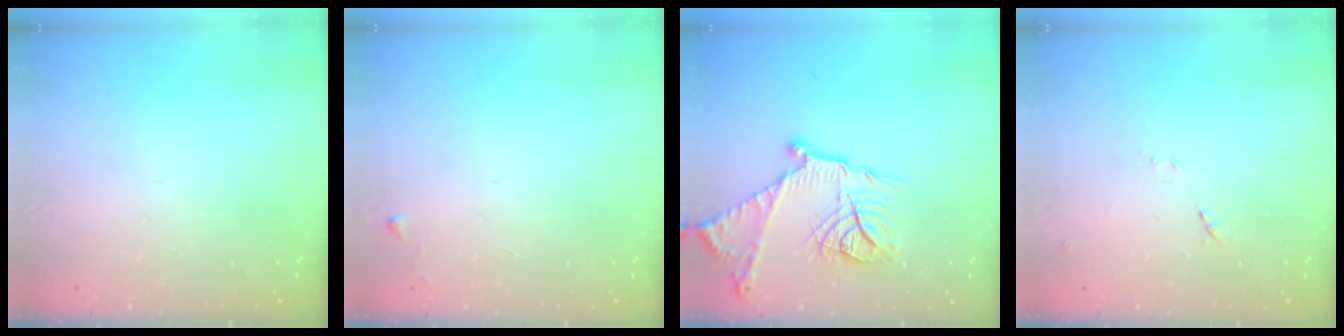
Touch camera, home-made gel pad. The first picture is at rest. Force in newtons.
{"total": 3.5, "press": 3.4, "slide": 0.5}
{"total": 19.7, "press": 19.6, "slide": 1.7}
{"total": 7.1, "press": 7.1, "slide": 0.6}